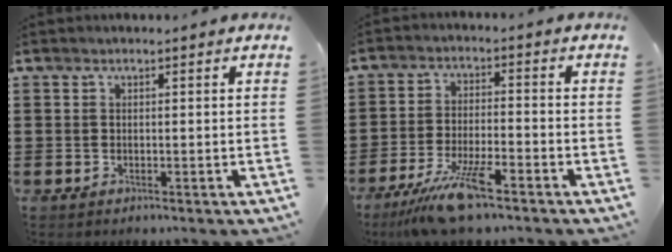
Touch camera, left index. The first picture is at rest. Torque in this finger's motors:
{"motor_torque": [0.50, 0.45, 0.39, 0.11]}